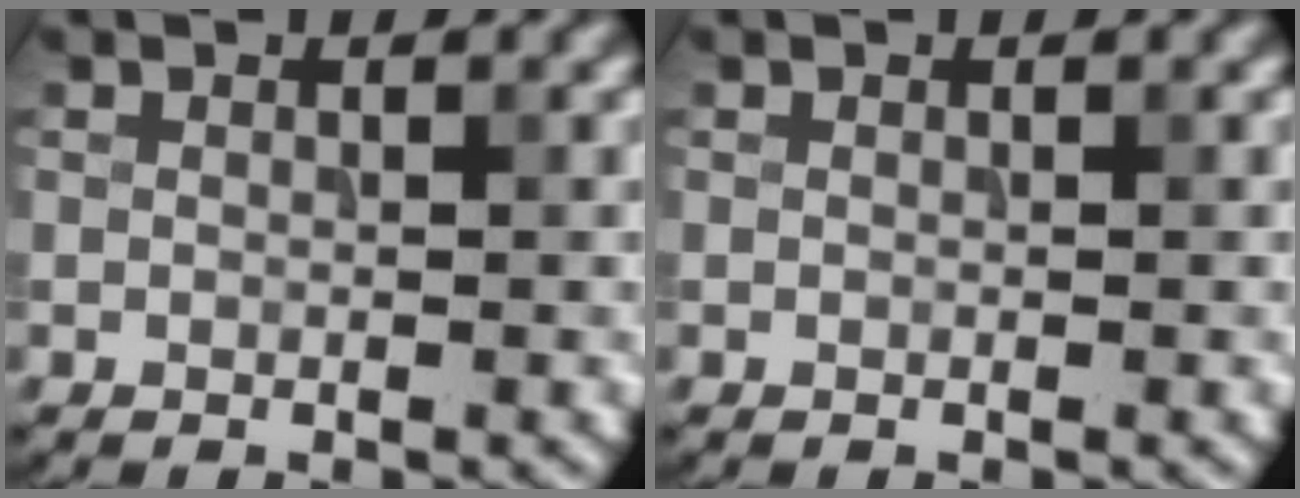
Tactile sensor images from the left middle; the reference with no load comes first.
{"total": 0.0}